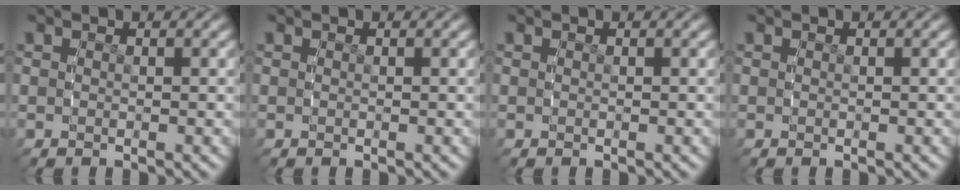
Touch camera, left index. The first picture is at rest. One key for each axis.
{"total": 0.0}
{"total": 0.0}
{"total": 0.0}